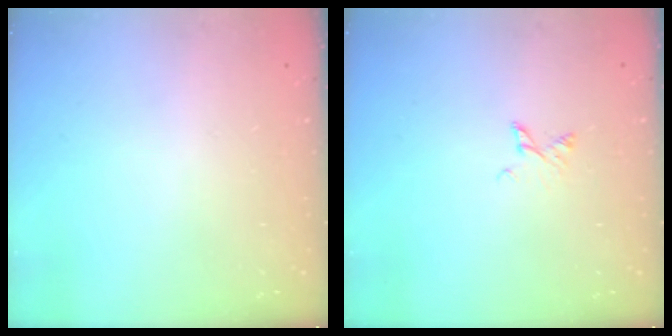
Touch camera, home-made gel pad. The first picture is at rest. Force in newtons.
{"total": 2.6, "press": 2.6, "slide": 0.4}